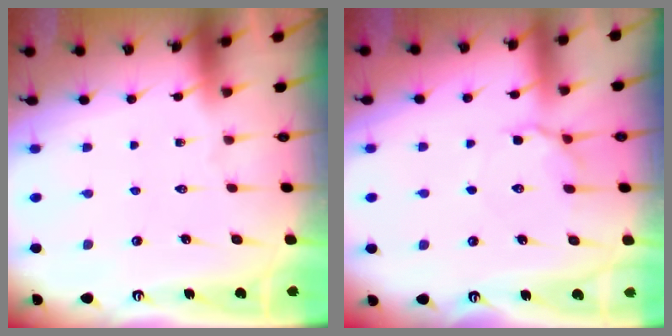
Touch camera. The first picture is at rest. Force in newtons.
{"total": 6.5, "press": 6.4, "slide": 1.2}